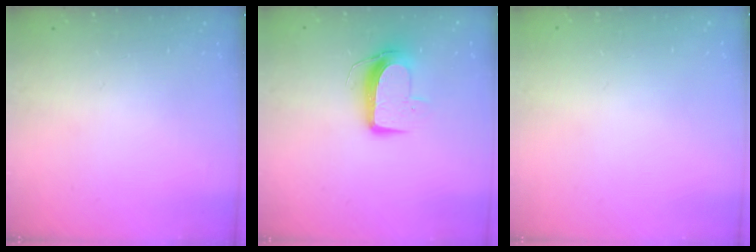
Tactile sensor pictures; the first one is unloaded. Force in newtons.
{"total": 9.6, "press": 9.6, "slide": 0.7}
{"total": 0.0}